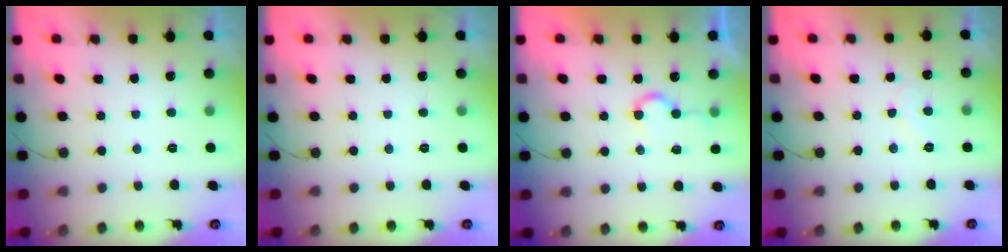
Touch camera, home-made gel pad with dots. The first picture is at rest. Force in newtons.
{"total": 0.0}
{"total": 6.6, "press": 6.6, "slide": 0.7}
{"total": 5.6, "press": 5.6, "slide": 0.5}